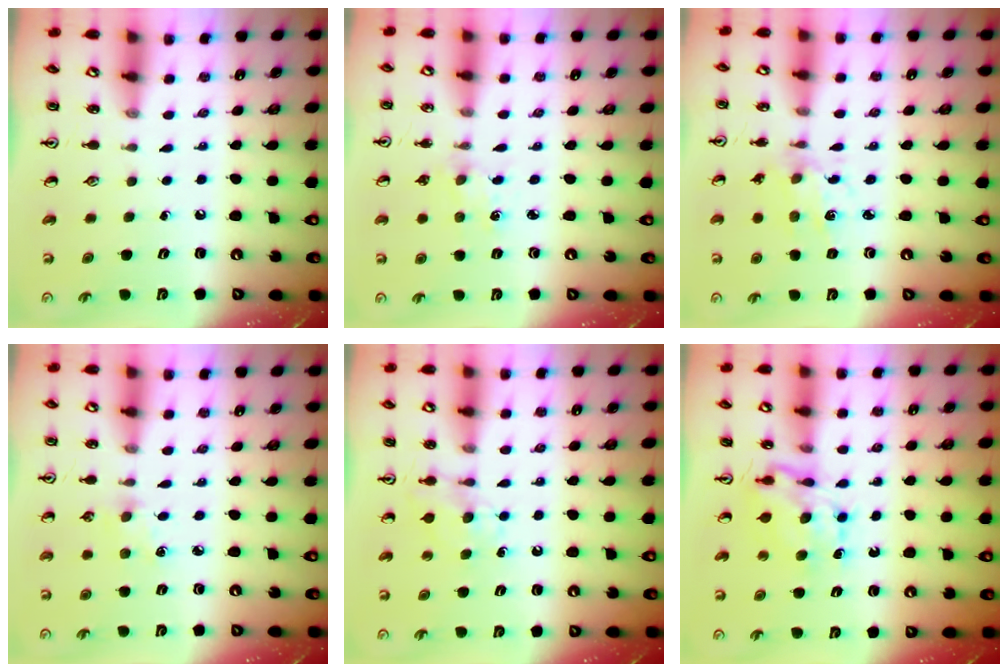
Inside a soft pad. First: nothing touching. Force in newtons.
{"total": 2.0, "press": 2.0, "slide": 0.3}
{"total": 3.0, "press": 2.8, "slide": 0.9}
{"total": 4.5, "press": 4.4, "slide": 0.5}
{"total": 5.1, "press": 5.0, "slide": 0.7}
{"total": 7.0, "press": 7.0, "slide": 0.6}